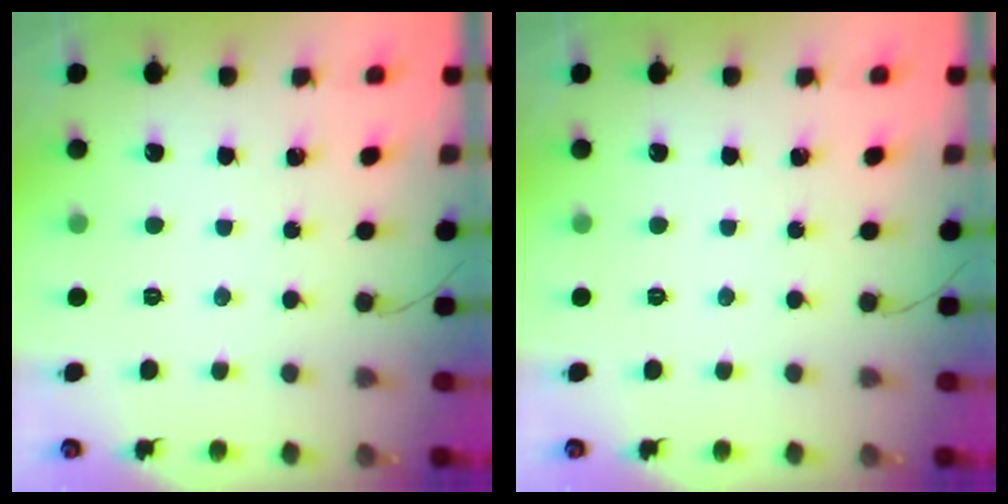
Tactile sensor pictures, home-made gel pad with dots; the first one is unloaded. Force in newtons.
{"total": 0.0}